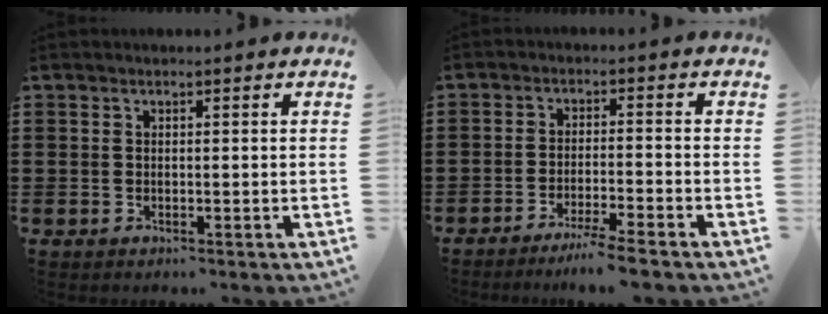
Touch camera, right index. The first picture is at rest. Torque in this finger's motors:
{"motor_torque": [1.24, -0.76, 0.13, 0.06]}